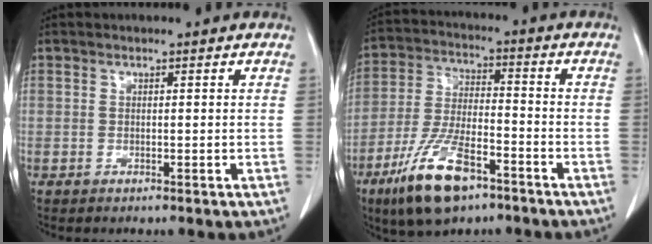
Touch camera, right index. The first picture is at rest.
{"total": 13.2, "force": [-7.9, 4.1, 9.7], "torque": [-0.201, -0.015, -0.143]}